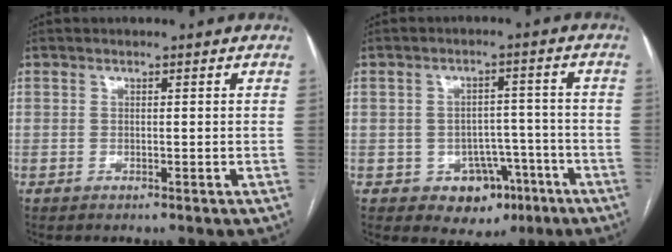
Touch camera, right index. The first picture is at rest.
{"total": 6.9, "force": [-3.2, 5.6, 2.3], "torque": [-0.012, 0.023, -0.033]}